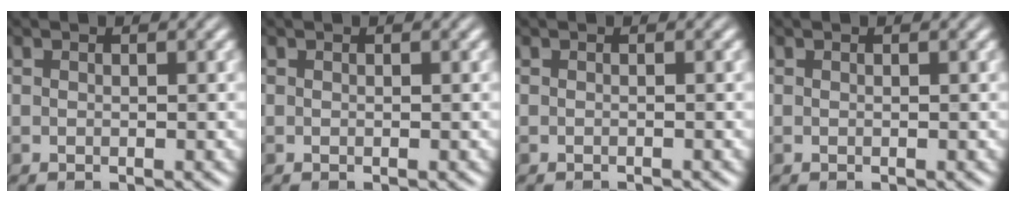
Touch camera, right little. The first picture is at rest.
{"total": 0.0}
{"total": 0.8, "force": [-0.7, 0.0, -0.1], "torque": [0.005, -0.007, -0.014]}
{"total": 0.0}